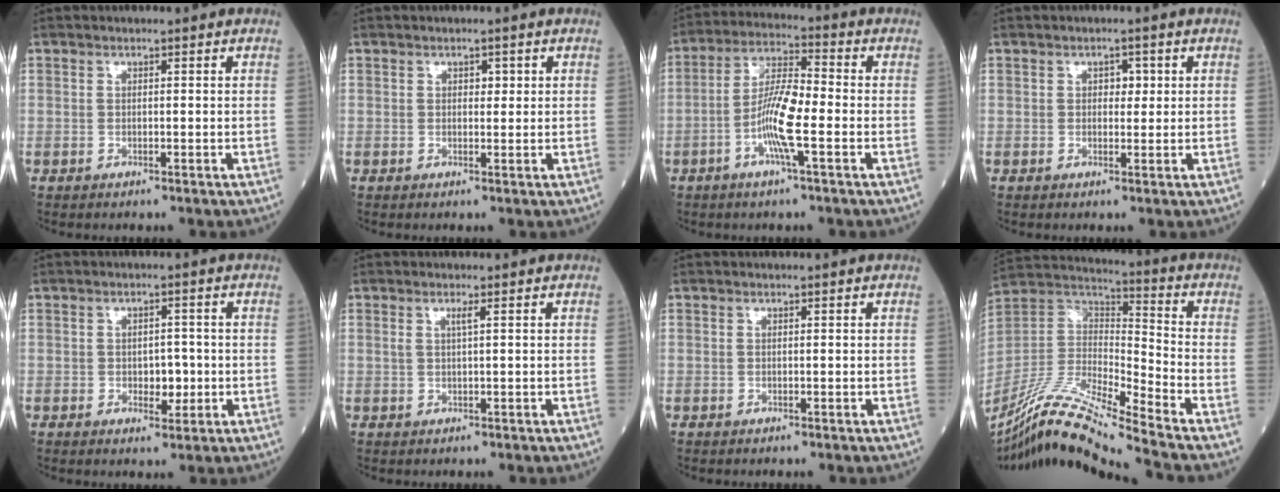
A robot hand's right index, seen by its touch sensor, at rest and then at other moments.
{"total": 1.2, "force": [0.4, 0.8, 0.8], "torque": [-0.005, 0.000, 0.004]}
{"total": 9.1, "force": [-2.8, 0.9, 8.6], "torque": [-0.168, 0.004, -0.059]}
{"total": 1.9, "force": [0.4, 1.2, 1.3], "torque": [-0.012, 0.004, 0.004]}
{"total": 3.3, "force": [-0.6, 1.9, 2.6], "torque": [-0.031, 0.003, -0.002]}
{"total": 1.2, "force": [0.4, -0.2, 1.1], "torque": [-0.024, 0.001, 0.008]}
{"total": 0.0}
{"total": 17.4, "force": [-14.3, -1.1, 9.8], "torque": [-0.201, -0.006, -0.271]}